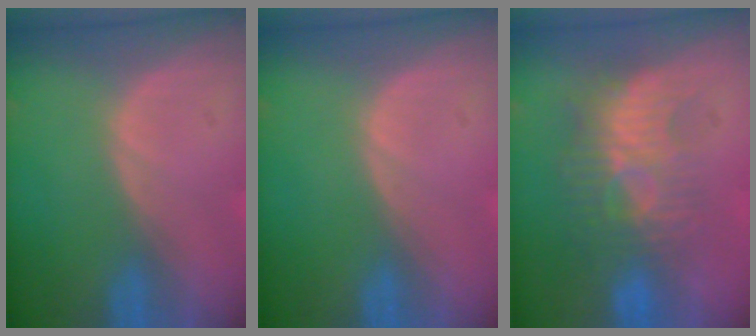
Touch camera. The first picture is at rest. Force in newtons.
{"total": 0.0}
{"total": 9.4, "press": 8.4, "slide": 4.3}